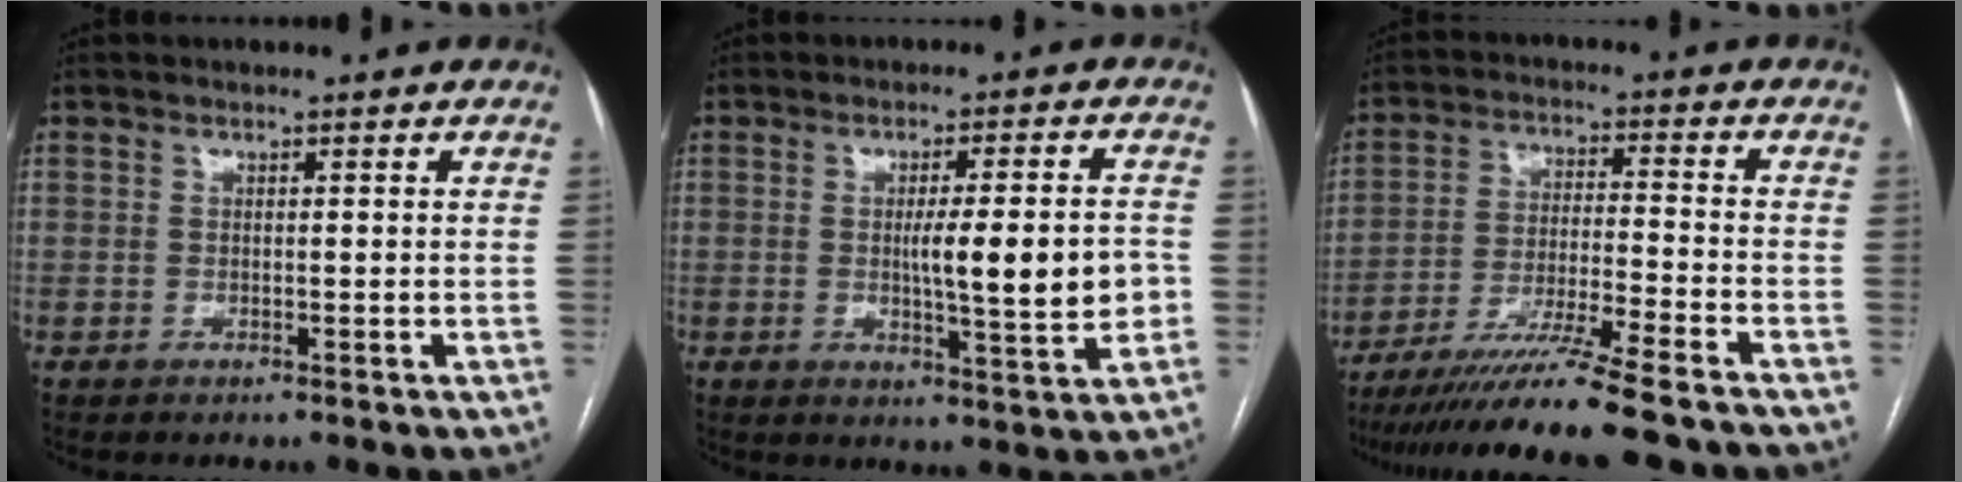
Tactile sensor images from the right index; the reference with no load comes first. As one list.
[{"total": 10.2, "force": [-0.7, 1.3, 10.0], "torque": [-0.146, -0.002, -0.007]}, {"total": 15.2, "force": [-12.7, -1.0, 8.2], "torque": [-0.141, -0.034, -0.208]}]